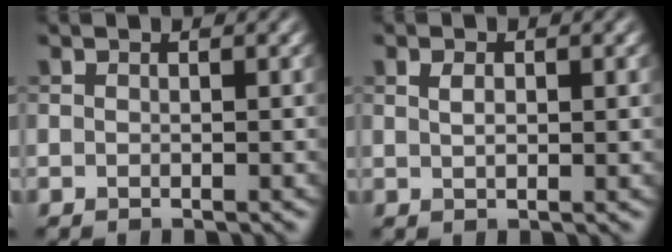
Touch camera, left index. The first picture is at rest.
{"total": 1.9, "force": [0.6, 0.9, 1.5], "torque": [-0.026, -0.001, 0.012]}